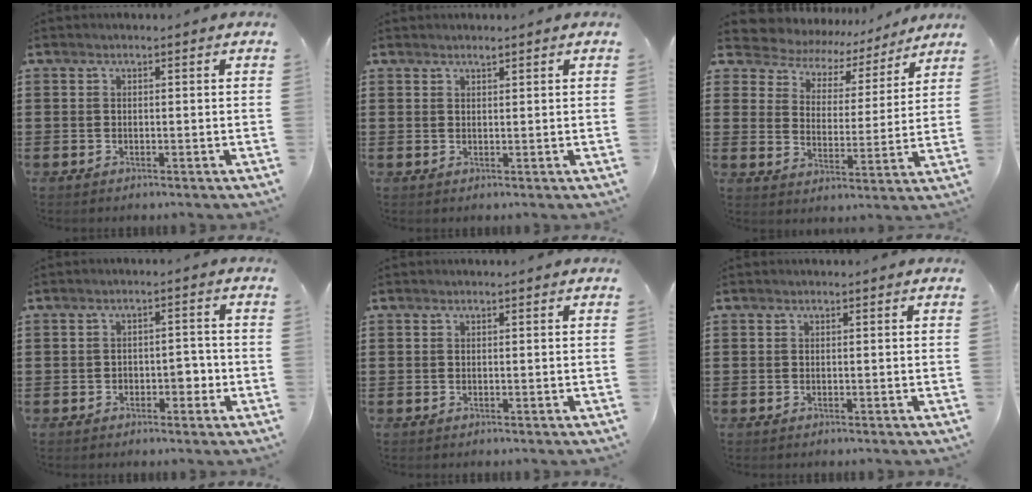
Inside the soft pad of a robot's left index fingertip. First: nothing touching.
{"total": 0.8, "force": [0.8, 0.1, 0.2], "torque": [-0.006, -0.002, 0.015]}
{"total": 5.1, "force": [4.8, 1.8, 0.4], "torque": [-0.042, -0.034, 0.078]}
{"total": 3.0, "force": [-1.4, 1.7, 2.0], "torque": [-0.038, 0.003, -0.030]}
{"total": 0.0}
{"total": 0.0}